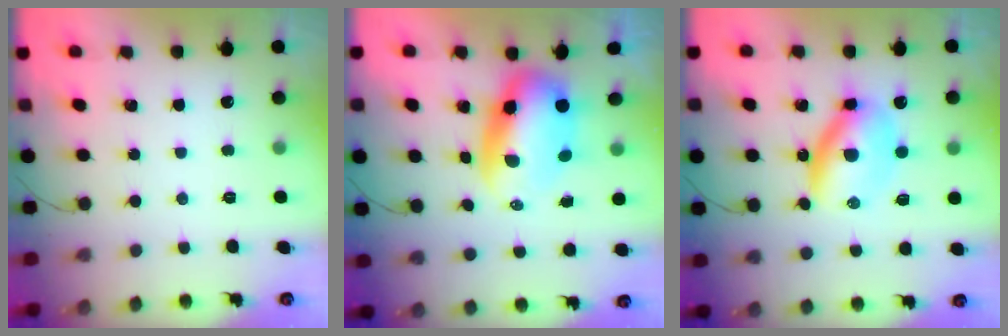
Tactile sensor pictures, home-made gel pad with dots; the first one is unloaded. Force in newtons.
{"total": 8.3, "press": 7.9, "slide": 2.3}
{"total": 8.1, "press": 8.1, "slide": 1.1}